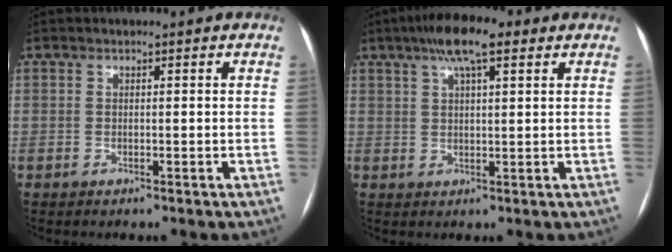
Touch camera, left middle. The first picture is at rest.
{"total": 7.9, "force": [4.6, 1.8, 6.2], "torque": [-0.112, 0.022, 0.073]}